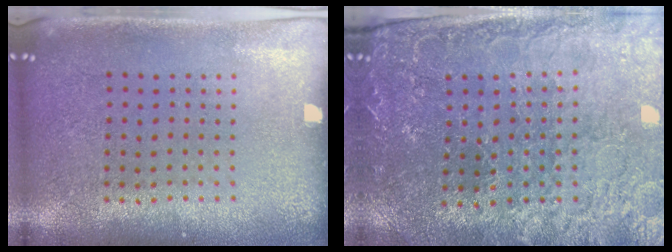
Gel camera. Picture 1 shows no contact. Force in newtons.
{"total": 1.7, "press": 1.7, "slide": 0.3}